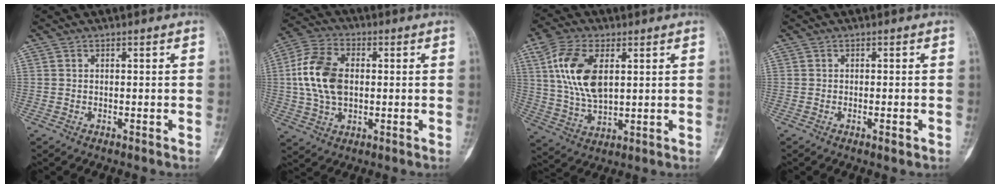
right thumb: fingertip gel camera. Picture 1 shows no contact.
{"total": 12.7, "force": [0.9, 8.2, 9.7], "torque": [-0.186, 0.013, 0.016]}
{"total": 13.0, "force": [3.8, 6.8, 10.4], "torque": [-0.208, -0.009, 0.078]}
{"total": 1.5, "force": [-0.6, 0.4, 1.3], "torque": [-0.016, 0.002, -0.006]}